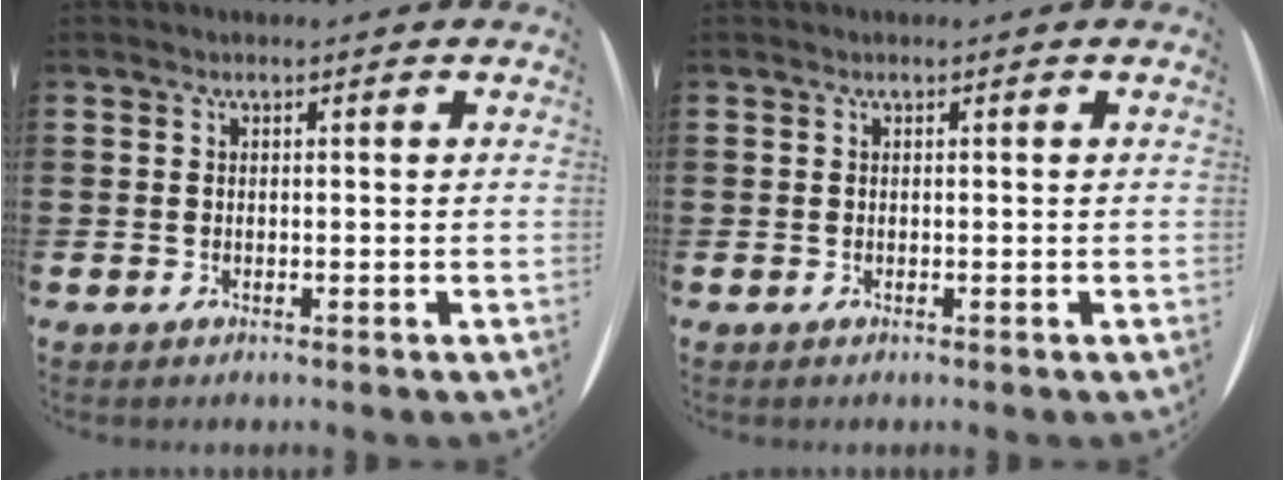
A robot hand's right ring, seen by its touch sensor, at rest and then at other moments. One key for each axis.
{"total": 0.0}